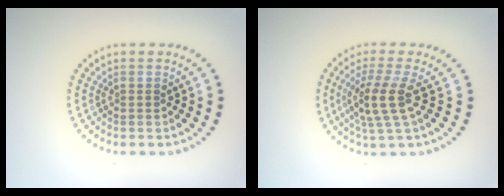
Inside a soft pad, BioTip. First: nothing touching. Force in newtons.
{"total": 3.7, "press": 3.1, "slide": 2.1}